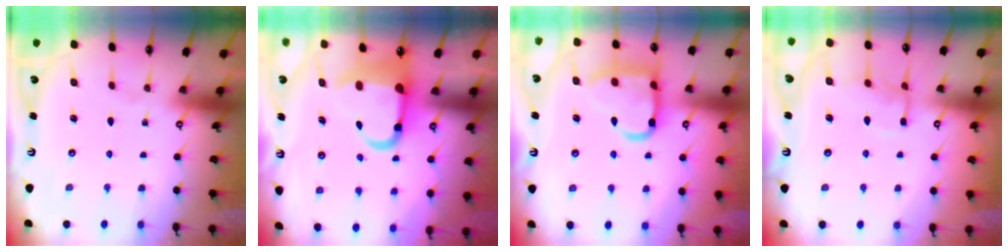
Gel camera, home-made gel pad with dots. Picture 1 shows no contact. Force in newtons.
{"total": 8.6, "press": 8.4, "slide": 1.9}
{"total": 17.8, "press": 17.7, "slide": 1.5}
{"total": 8.9, "press": 8.9, "slide": 0.5}